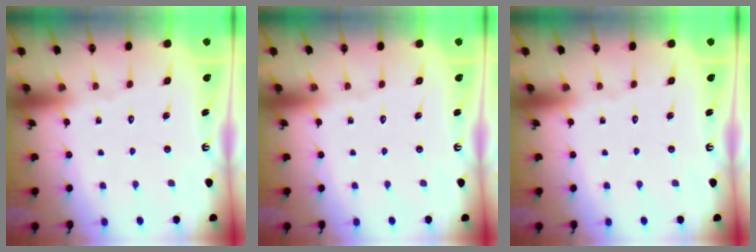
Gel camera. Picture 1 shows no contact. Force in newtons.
{"total": 0.0}
{"total": 0.0}